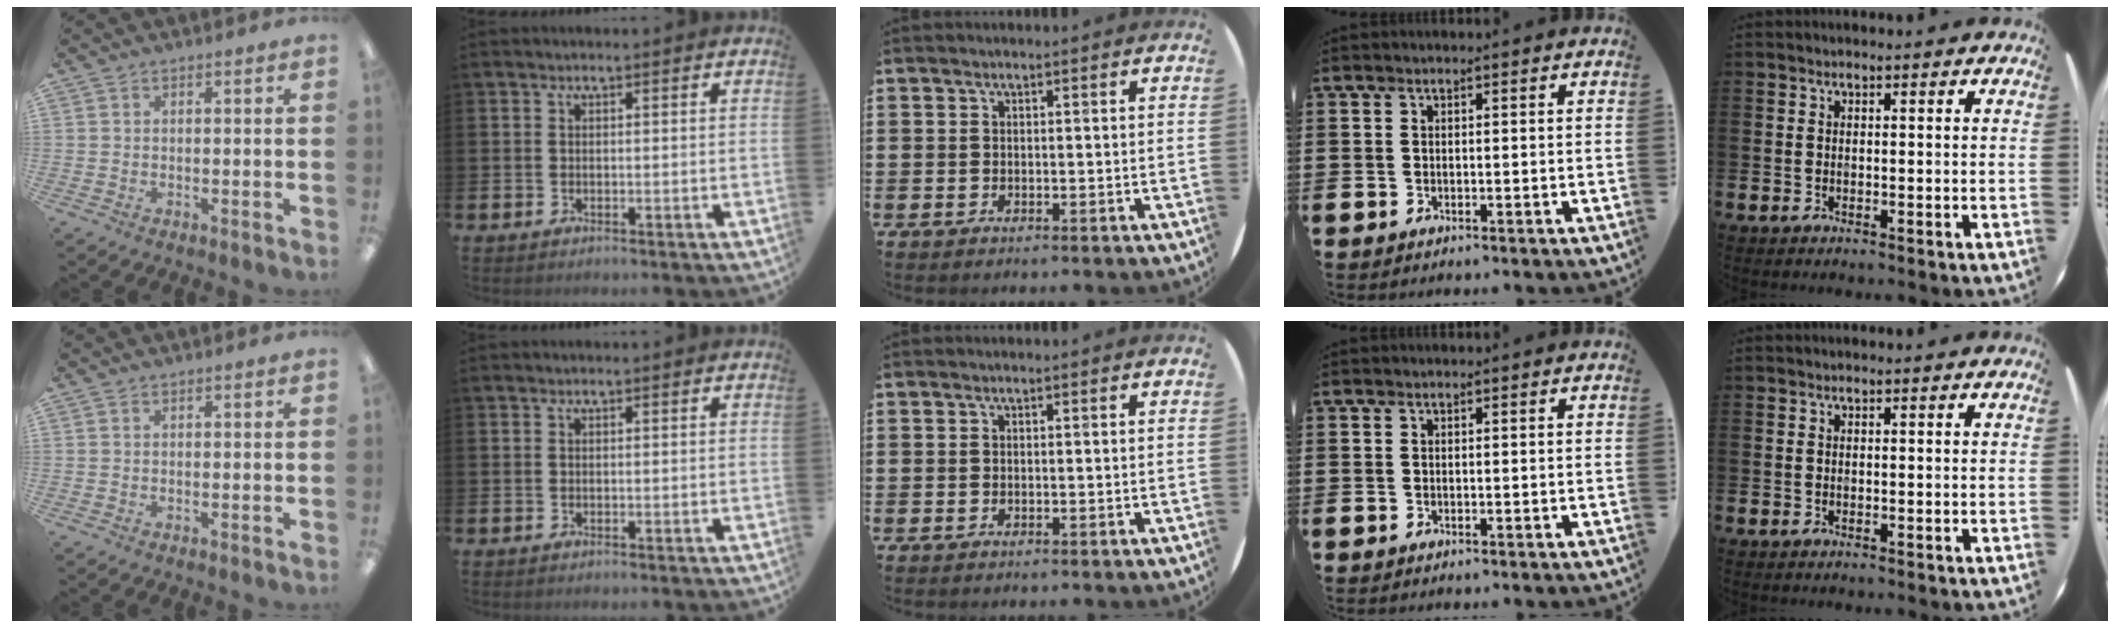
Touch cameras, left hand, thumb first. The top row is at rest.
{}